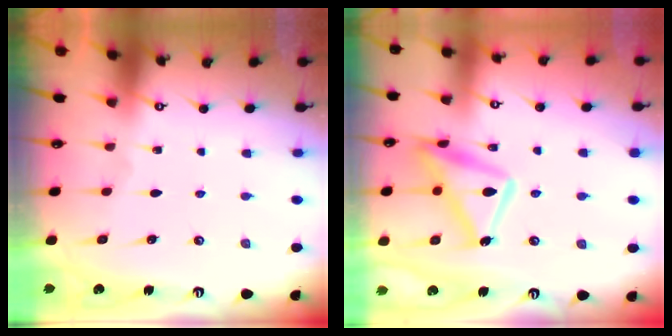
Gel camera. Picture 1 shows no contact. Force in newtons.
{"total": 14.8, "press": 14.8, "slide": 1.0}